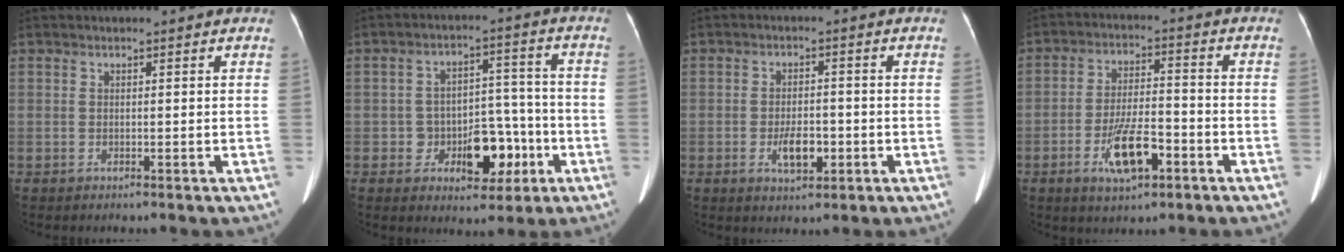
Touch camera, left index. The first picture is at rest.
{"total": 9.0, "force": [-3.5, 5.6, 6.2], "torque": [-0.081, 0.031, -0.043]}
{"total": 4.8, "force": [-1.7, 2.2, 3.9], "torque": [-0.072, -0.001, -0.022]}
{"total": 8.9, "force": [-4.2, 2.7, 7.3], "torque": [-0.143, 0.000, -0.071]}